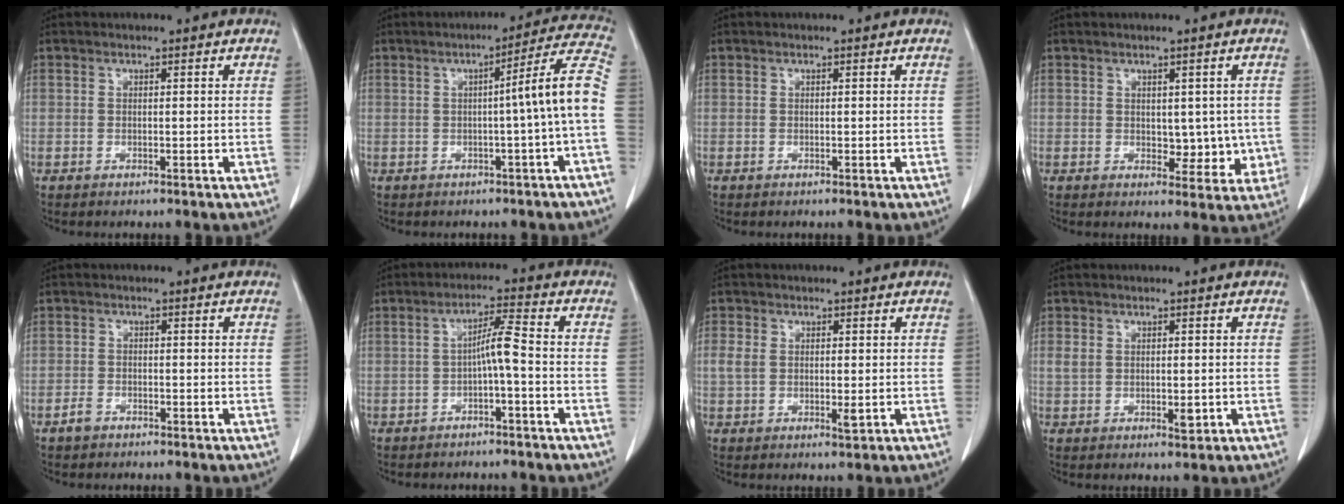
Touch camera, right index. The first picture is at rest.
{"total": 8.7, "force": [-1.1, -1.6, 8.5], "torque": [-0.109, 0.018, -0.017]}
{"total": 0.0}
{"total": 5.0, "force": [-0.1, 3.1, 4.0], "torque": [-0.034, -0.001, 0.009]}
{"total": 1.6, "force": [-1.2, 1.0, 0.5], "torque": [-0.017, 0.002, -0.020]}
{"total": 4.3, "force": [-1.0, -0.1, 4.1], "torque": [-0.071, 0.015, -0.016]}
{"total": 4.1, "force": [0.0, 2.1, 3.5], "torque": [-0.070, -0.004, 0.004]}
{"total": 3.7, "force": [0.0, 2.1, 3.1], "torque": [-0.055, -0.003, 0.008]}